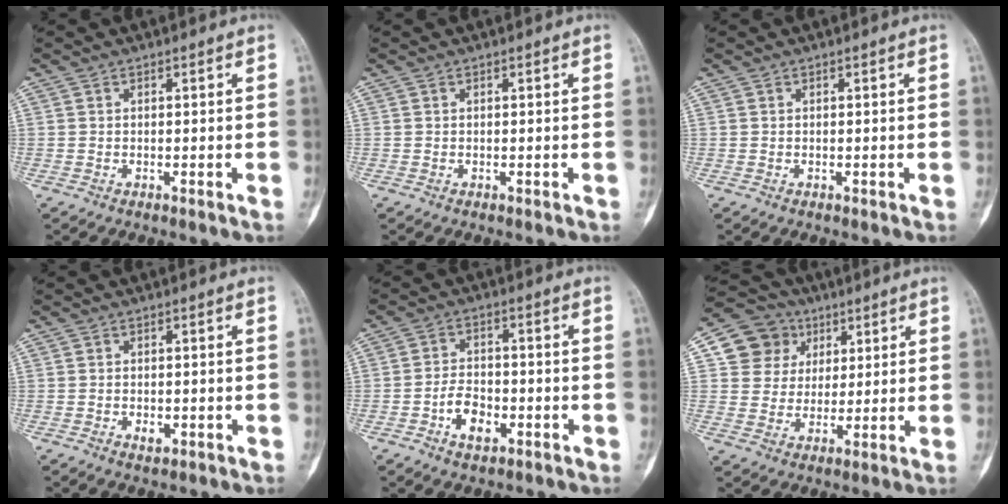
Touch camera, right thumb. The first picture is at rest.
{"total": 0.0}
{"total": 0.0}
{"total": 2.2, "force": [-0.9, 1.4, 1.3], "torque": [-0.011, 0.003, -0.010]}
{"total": 6.6, "force": [-2.8, 4.1, 4.3], "torque": [-0.054, 0.020, -0.050]}
{"total": 10.5, "force": [3.8, 9.6, 2.2], "torque": [0.004, 0.001, 0.065]}